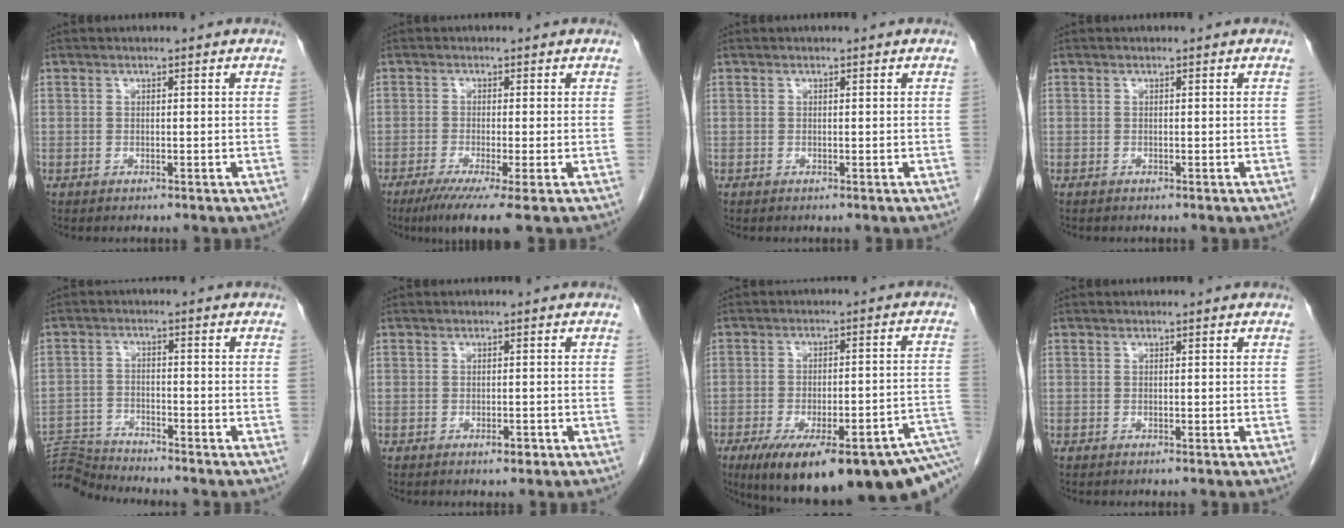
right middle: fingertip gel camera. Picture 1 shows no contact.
{"total": 6.2, "force": [-3.8, -0.2, 4.9], "torque": [-0.077, -0.018, -0.066]}
{"total": 0.0}
{"total": 0.0}
{"total": 7.2, "force": [-7.1, -0.9, -0.6], "torque": [0.006, 0.003, -0.134]}
{"total": 1.3, "force": [-0.7, 0.5, 1.0], "torque": [-0.017, -0.001, -0.008]}
{"total": 23.4, "force": [-14.2, 4.7, 17.9], "torque": [-0.192, 0.000, -0.193]}
{"total": 0.0}